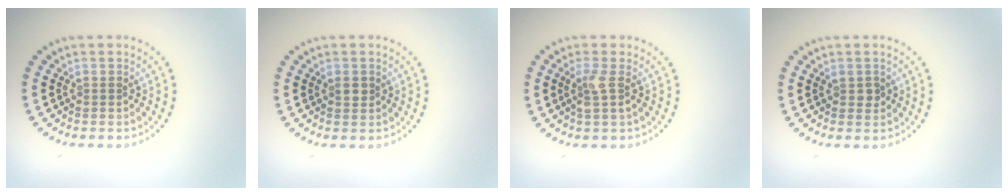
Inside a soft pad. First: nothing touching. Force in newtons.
{"total": 1.0, "press": 1.0, "slide": 0.3}
{"total": 1.8, "press": 1.4, "slide": 1.1}
{"total": 0.9, "press": 0.9, "slide": 0.2}